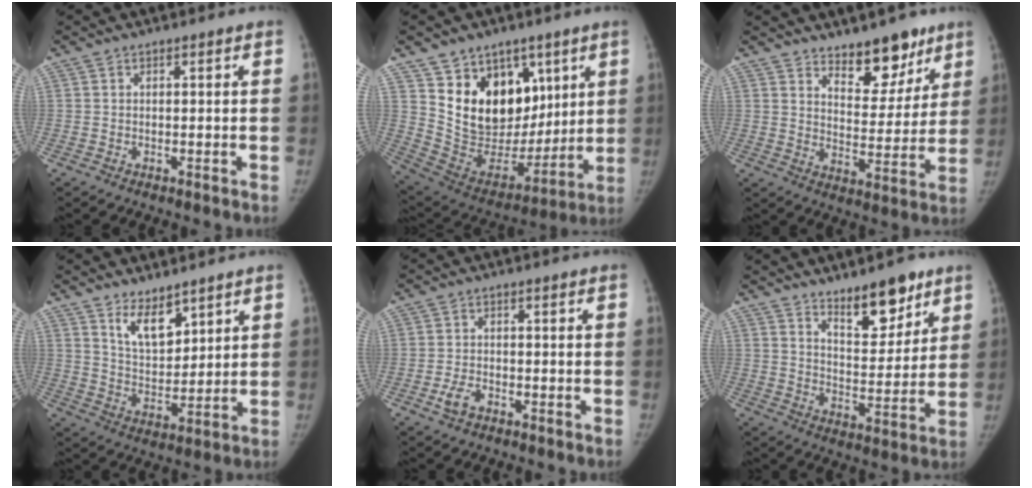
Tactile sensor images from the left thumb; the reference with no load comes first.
{"total": 19.8, "force": [9.0, 14.6, 9.9], "torque": [-0.109, -0.032, 0.181]}
{"total": 11.1, "force": [8.0, 5.5, 5.4], "torque": [-0.032, -0.057, 0.125]}
{"total": 7.6, "force": [5.1, 3.6, 4.2], "torque": [-0.048, -0.048, 0.099]}
{"total": 3.3, "force": [-1.9, 1.9, 1.9], "torque": [-0.037, 0.012, -0.034]}
{"total": 11.2, "force": [7.8, 4.5, 6.6], "torque": [-0.065, -0.060, 0.128]}